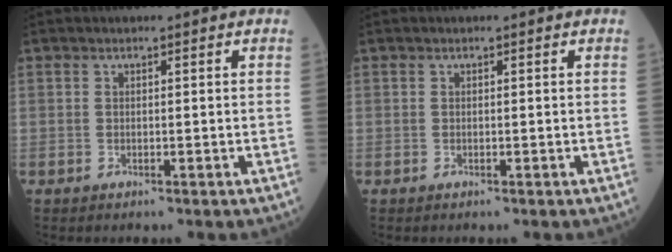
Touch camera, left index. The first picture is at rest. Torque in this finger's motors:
{"motor_torque": [-0.01, 0.00, 0.00, 0.01]}